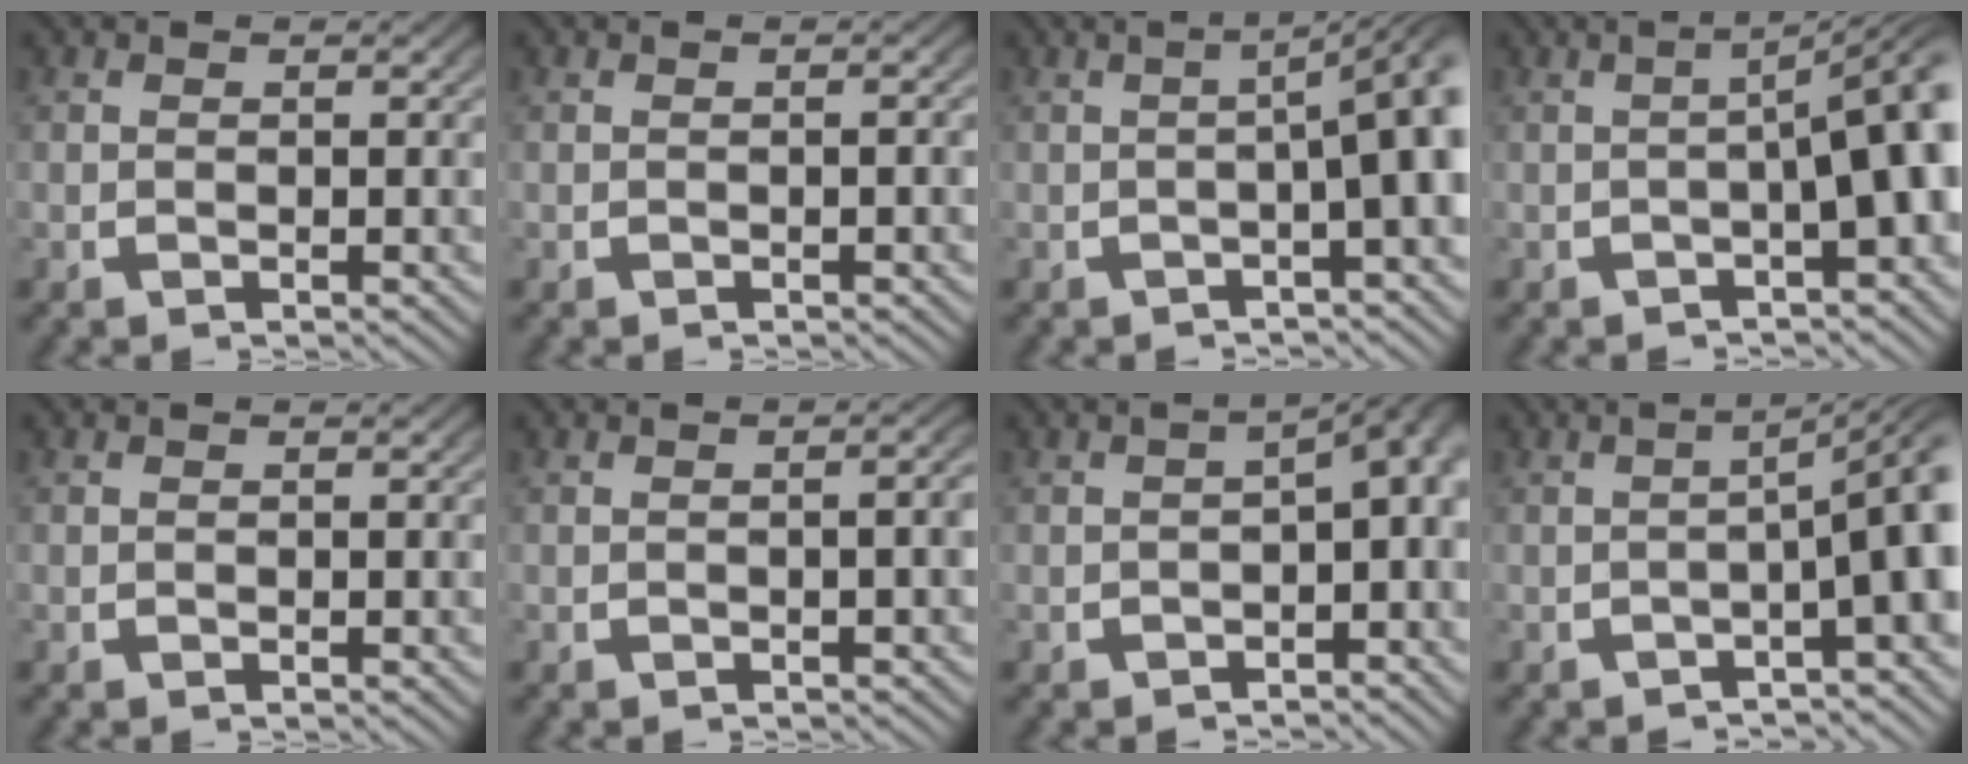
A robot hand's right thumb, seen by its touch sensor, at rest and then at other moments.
{"total": 0.5, "force": [-0.3, -0.1, 0.5], "torque": [-0.006, 0.005, -0.004]}
{"total": 6.1, "force": [-0.3, 1.9, 5.8], "torque": [-0.076, 0.010, -0.004]}
{"total": 6.5, "force": [-0.3, 2.2, 6.1], "torque": [-0.082, 0.008, -0.004]}
{"total": 0.0}
{"total": 1.7, "force": [-0.4, 0.2, 1.6], "torque": [-0.021, 0.006, -0.005]}
{"total": 4.5, "force": [-1.0, 2.1, 3.8], "torque": [-0.046, -0.003, -0.011]}
{"total": 6.4, "force": [-1.2, 2.0, 5.9], "torque": [-0.084, 0.003, -0.014]}